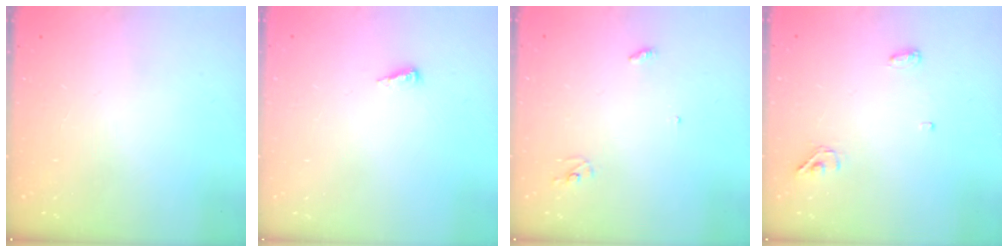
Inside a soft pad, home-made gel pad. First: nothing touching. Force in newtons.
{"total": 2.5, "press": 2.5, "slide": 0.2}
{"total": 2.8, "press": 2.8, "slide": 0.2}
{"total": 4.4, "press": 4.3, "slide": 0.9}